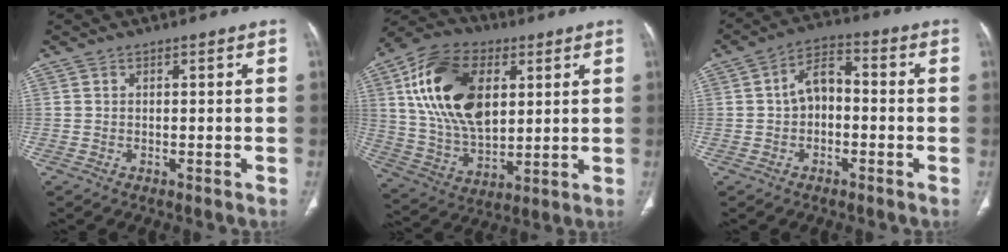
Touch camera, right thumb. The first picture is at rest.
{"total": 21.4, "force": [6.0, 13.0, 15.9], "torque": [-0.272, -0.014, 0.109]}
{"total": 7.0, "force": [-0.4, 4.8, 5.1], "torque": [-0.072, 0.029, -0.019]}